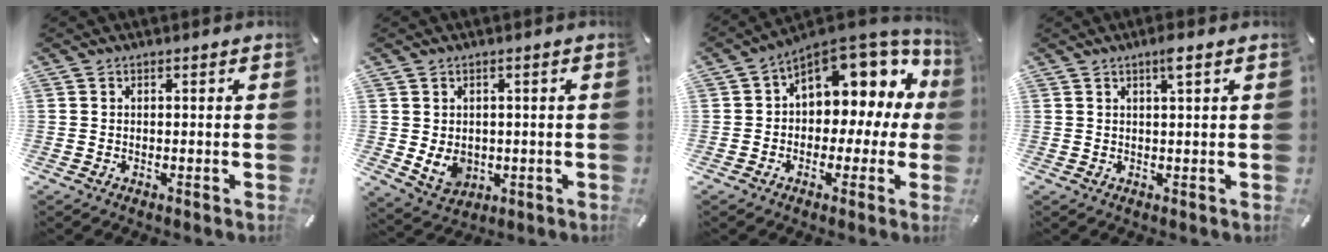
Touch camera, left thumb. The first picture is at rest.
{"total": 5.8, "force": [0.2, 5.1, 2.8], "torque": [-0.057, -0.005, 0.005]}
{"total": 9.8, "force": [4.5, 7.1, 5.1], "torque": [-0.064, -0.047, 0.079]}
{"total": 2.7, "force": [1.5, 0.0, 2.2], "torque": [-0.047, 0.000, 0.024]}